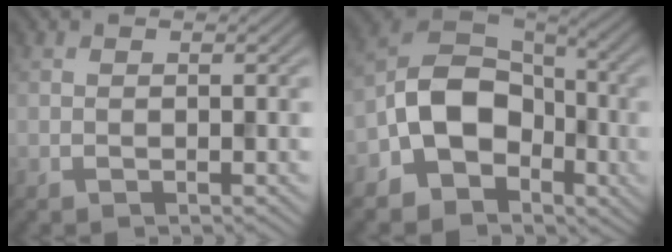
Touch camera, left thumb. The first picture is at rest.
{"total": 10.7, "force": [-3.8, 8.3, 5.5], "torque": [-0.102, -0.012, -0.084]}